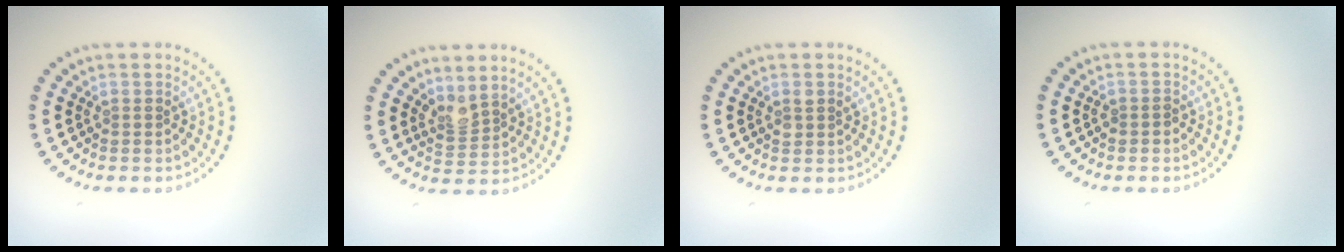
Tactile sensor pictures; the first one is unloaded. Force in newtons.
{"total": 2.0, "press": 1.5, "slide": 1.4}
{"total": 1.0, "press": 1.0, "slide": 0.3}
{"total": 0.8, "press": 0.7, "slide": 0.4}